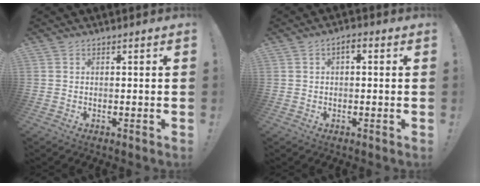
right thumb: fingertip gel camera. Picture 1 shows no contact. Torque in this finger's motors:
{"motor_torque": [-0.01, -0.50, -0.06, 0.12, 0.13]}